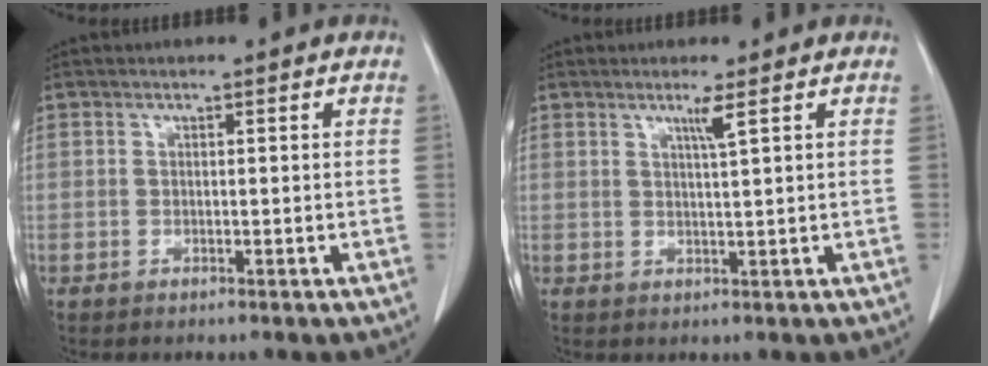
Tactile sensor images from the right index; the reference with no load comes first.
{"total": 2.2, "force": [1.2, -0.7, 1.7], "torque": [-0.035, -0.007, 0.024]}